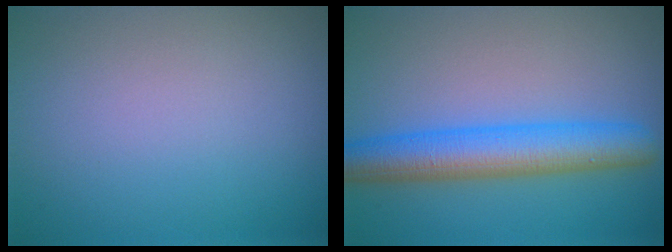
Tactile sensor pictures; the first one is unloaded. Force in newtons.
{"total": 6.3, "press": 6.3, "slide": 0.2}